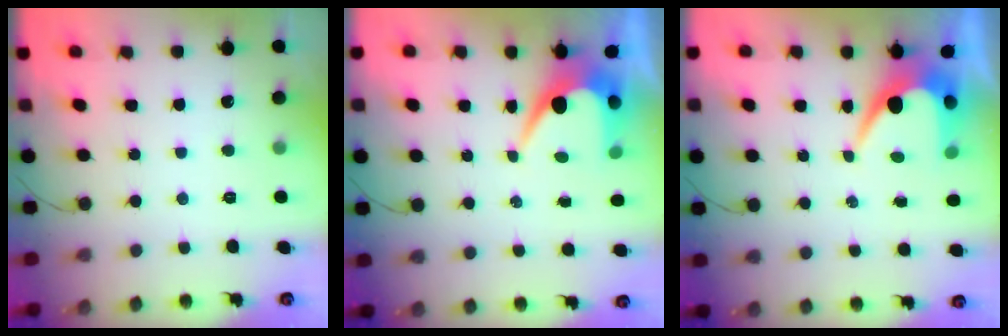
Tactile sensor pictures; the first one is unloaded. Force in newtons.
{"total": 6.2, "press": 6.2, "slide": 0.3}
{"total": 7.0, "press": 7.0, "slide": 0.4}